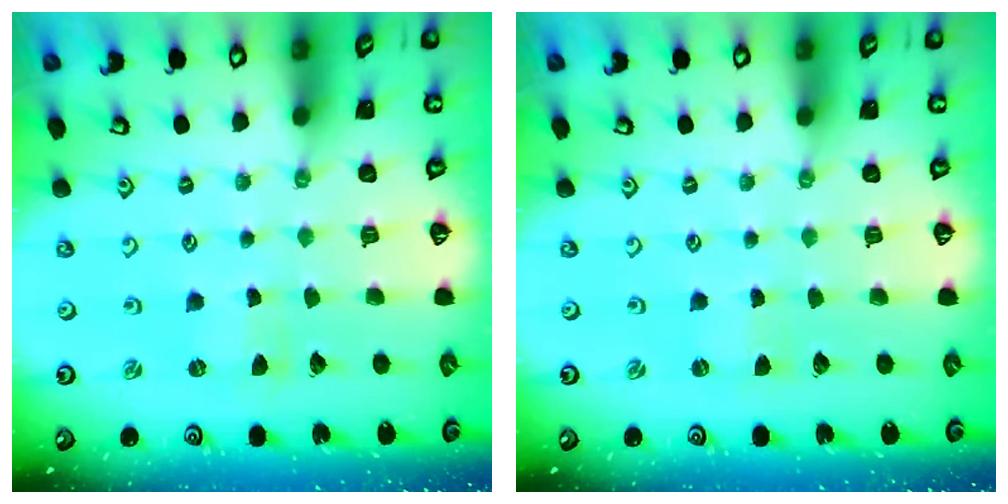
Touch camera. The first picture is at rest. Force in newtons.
{"total": 0.0}